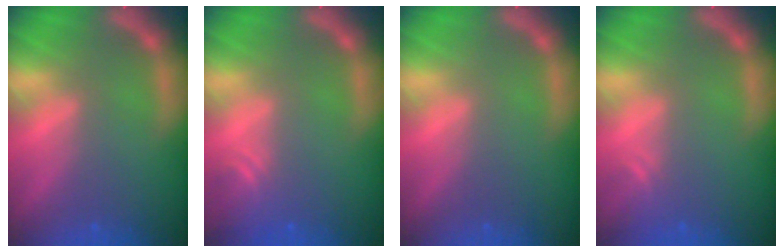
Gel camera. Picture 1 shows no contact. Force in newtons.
{"total": 2.4}
{"total": 0.0}
{"total": 1.5}